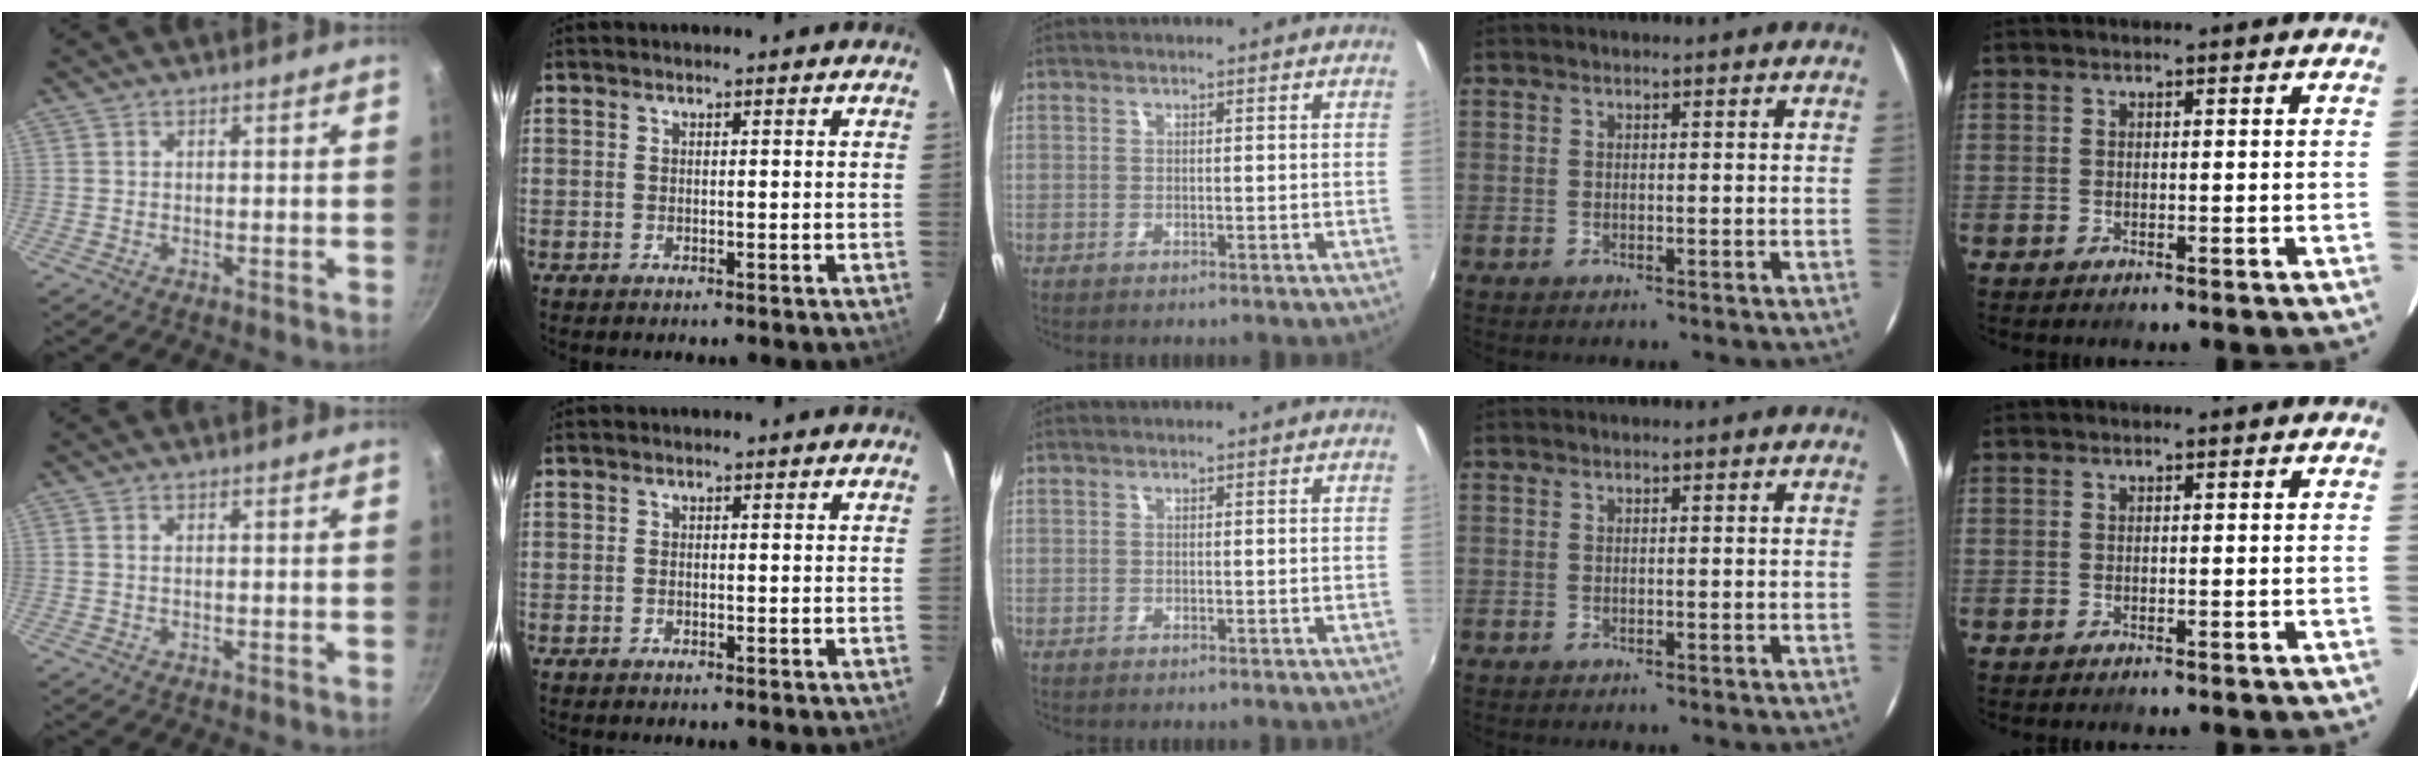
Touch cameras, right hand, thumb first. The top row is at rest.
{}